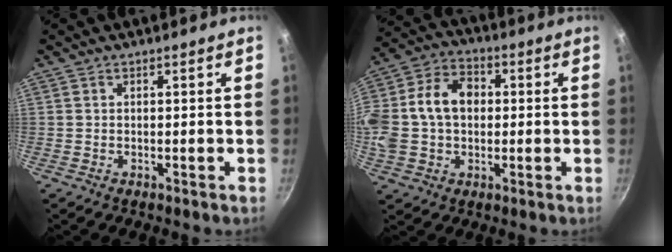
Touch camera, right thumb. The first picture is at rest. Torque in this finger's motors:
{"motor_torque": [1.92, 2.20, 1.31, -0.56, 0.16]}